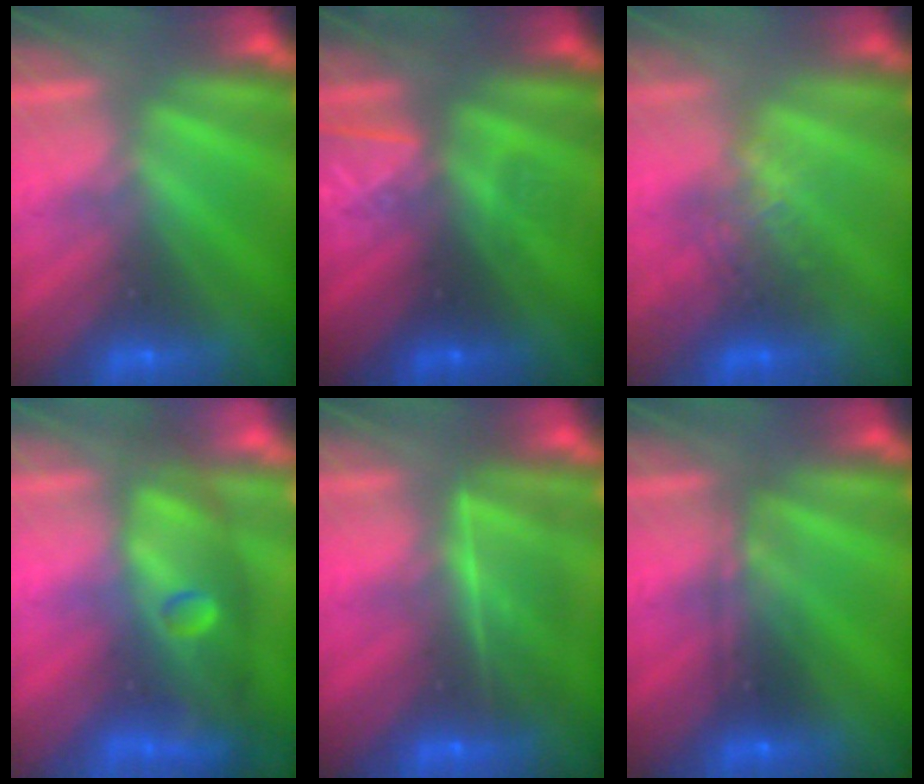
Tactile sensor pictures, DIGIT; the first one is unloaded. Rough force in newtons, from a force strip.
{"total": 3.3}
{"total": 2.6}
{"total": 11.4}
{"total": 6.3}
{"total": 2.4}